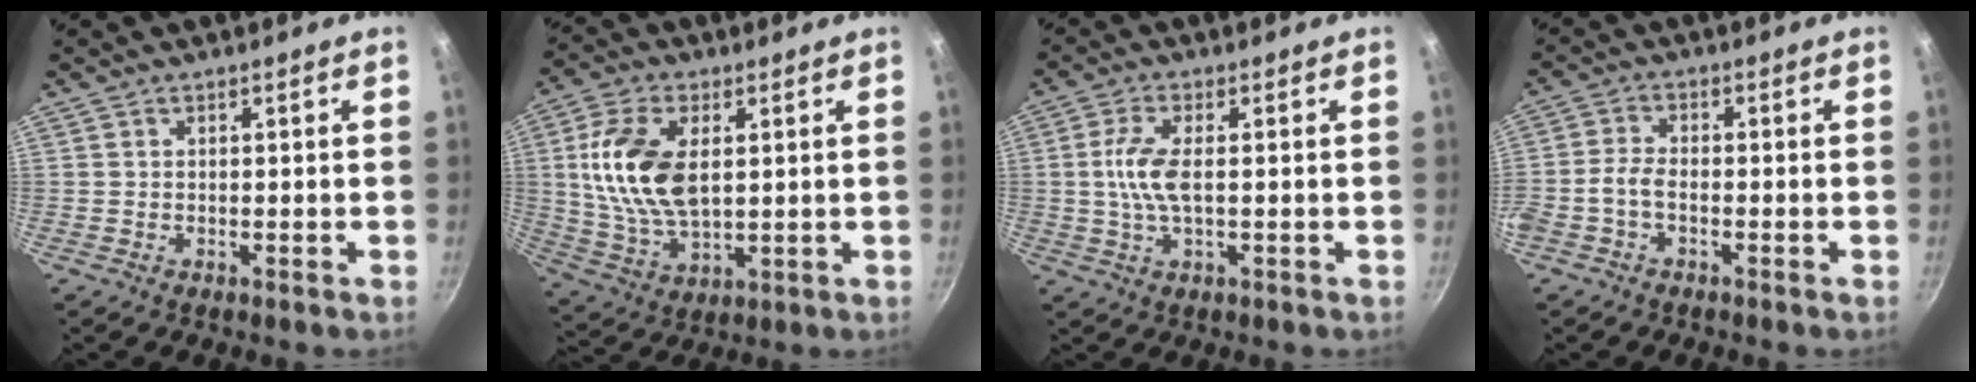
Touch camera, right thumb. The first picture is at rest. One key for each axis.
{"total": 14.9, "fx": 2.6, "fy": 8.4, "fz": 12.0, "tx": -0.222, "ty": -0.009, "tz": 0.055}
{"total": 6.7, "fx": 0.1, "fy": 2.5, "fz": 6.2, "tx": -0.137, "ty": 0.004, "tz": 0.000}
{"total": 3.8, "fx": -1.8, "fy": 2.0, "fz": 2.7, "tx": -0.064, "ty": 0.019, "tz": -0.046}